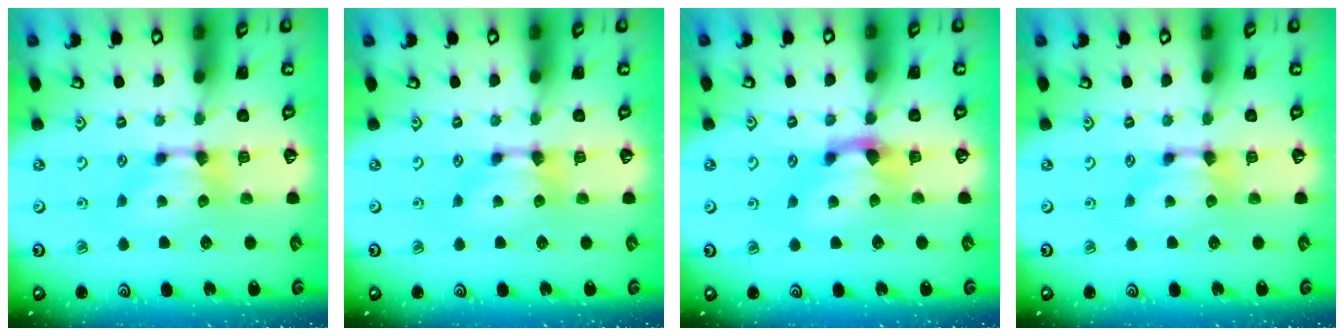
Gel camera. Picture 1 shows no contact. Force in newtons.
{"total": 0.0}
{"total": 2.0, "press": 1.2, "slide": 1.5}
{"total": 0.0}